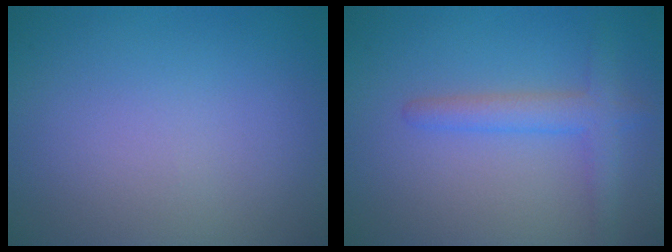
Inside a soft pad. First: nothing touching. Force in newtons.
{"total": 2.8, "press": 2.8, "slide": 0.2}